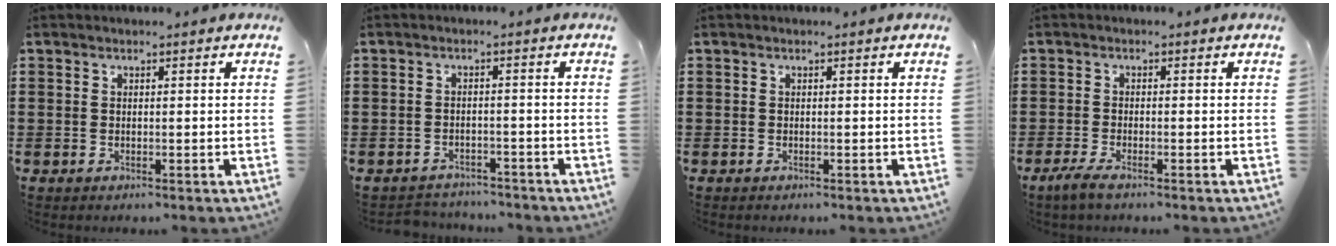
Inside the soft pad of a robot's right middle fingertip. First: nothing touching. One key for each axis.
{"total": 2.2, "fx": -2.2, "fy": 0.4, "fz": -0.1, "tx": -0.007, "ty": -0.002, "tz": -0.048}
{"total": 0.0}
{"total": 1.9, "fx": -1.2, "fy": 0.2, "fz": 1.4, "tx": -0.033, "ty": -0.003, "tz": -0.025}